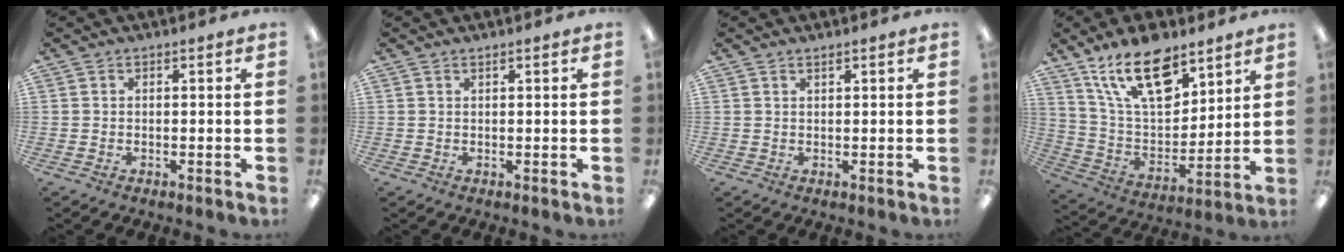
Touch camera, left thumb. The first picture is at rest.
{"total": 0.7, "force": [0.6, 0.2, 0.3], "torque": [-0.008, 0.001, 0.011]}
{"total": 1.1, "force": [1.0, 0.3, 0.5], "torque": [-0.011, -0.001, 0.018]}
{"total": 19.2, "force": [12.4, 8.9, 11.5], "torque": [-0.214, -0.053, 0.221]}